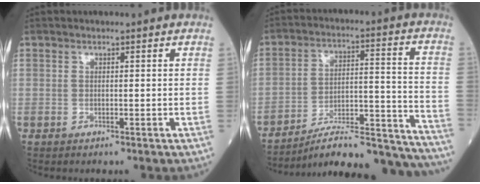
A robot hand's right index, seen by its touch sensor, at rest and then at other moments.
{"total": 23.7, "force": [-22.4, 1.1, 7.6], "torque": [-0.058, 0.023, -0.316]}